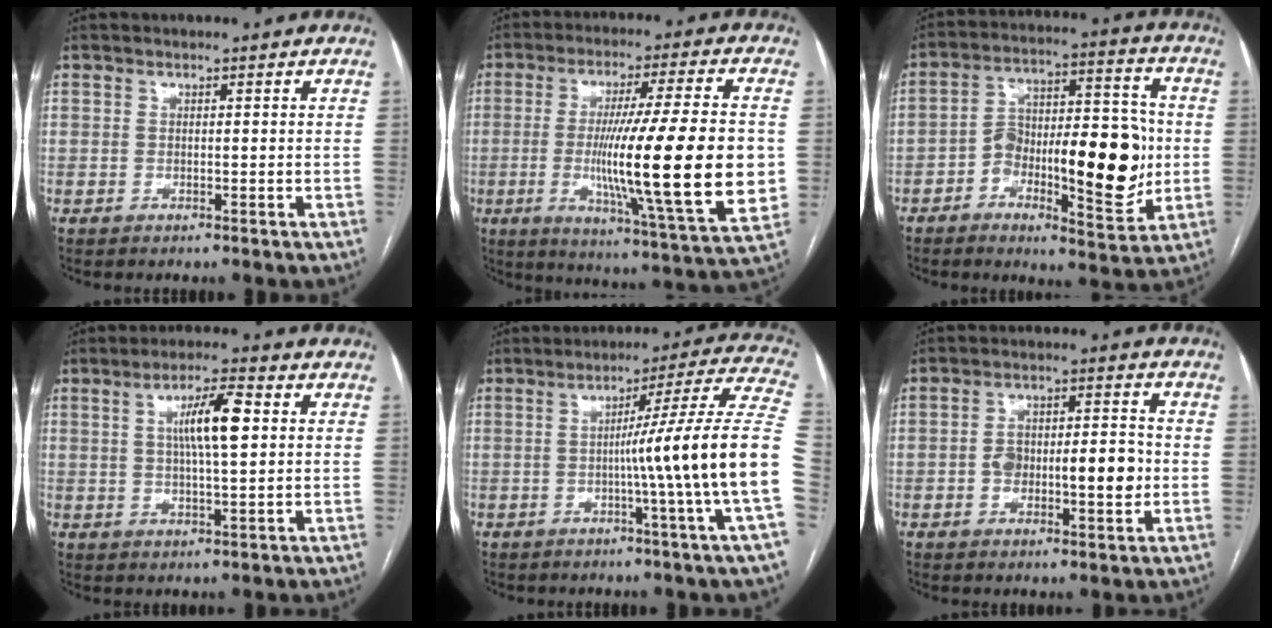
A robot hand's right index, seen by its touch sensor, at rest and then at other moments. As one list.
[{"total": 23.0, "force": [-2.0, 0.6, 22.9], "torque": [-0.335, -0.020, -0.033]}, {"total": 17.3, "force": [-3.0, 5.8, 16.0], "torque": [-0.243, 0.027, -0.040]}, {"total": 7.8, "force": [1.7, 1.0, 7.6], "torque": [-0.135, 0.009, 0.029]}, {"total": 18.4, "force": [-2.8, -3.5, 17.8], "torque": [-0.211, 0.004, -0.053]}, {"total": 9.5, "force": [-1.4, 3.6, 8.7], "torque": [-0.144, 0.019, -0.017]}]